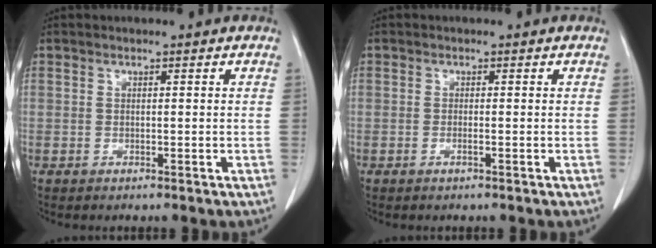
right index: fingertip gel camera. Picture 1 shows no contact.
{"total": 0.7, "force": [-0.3, 0.0, 0.6], "torque": [-0.014, -0.001, -0.005]}